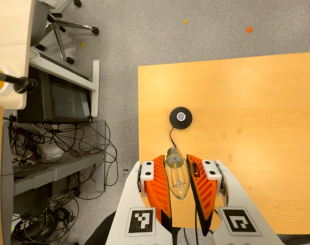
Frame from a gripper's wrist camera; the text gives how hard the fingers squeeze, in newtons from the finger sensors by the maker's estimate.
{"total": 19.5, "left": 20.9, "right": 18.0}